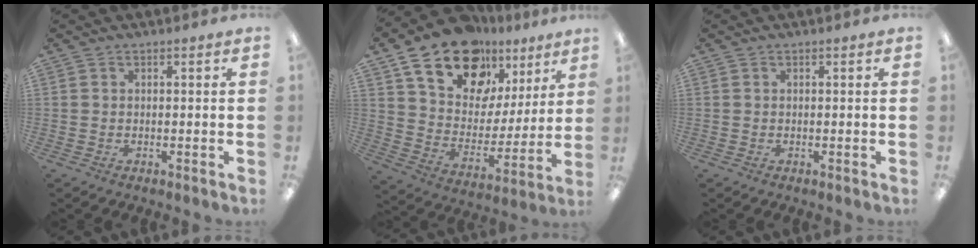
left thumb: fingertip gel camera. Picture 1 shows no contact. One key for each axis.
{"total": 20.4, "fx": 13.8, "fy": 11.8, "fz": 9.2, "tx": -0.172, "ty": -0.078, "tz": 0.252}
{"total": 0.0}